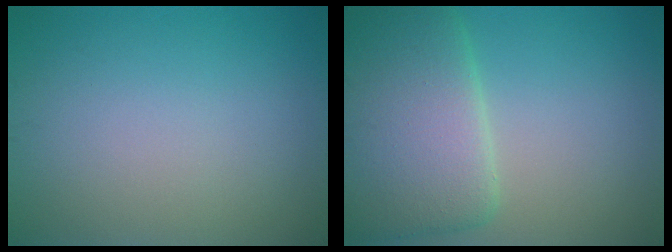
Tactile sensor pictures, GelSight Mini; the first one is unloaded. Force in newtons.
{"total": 9.0, "press": 9.0, "slide": 0.2}